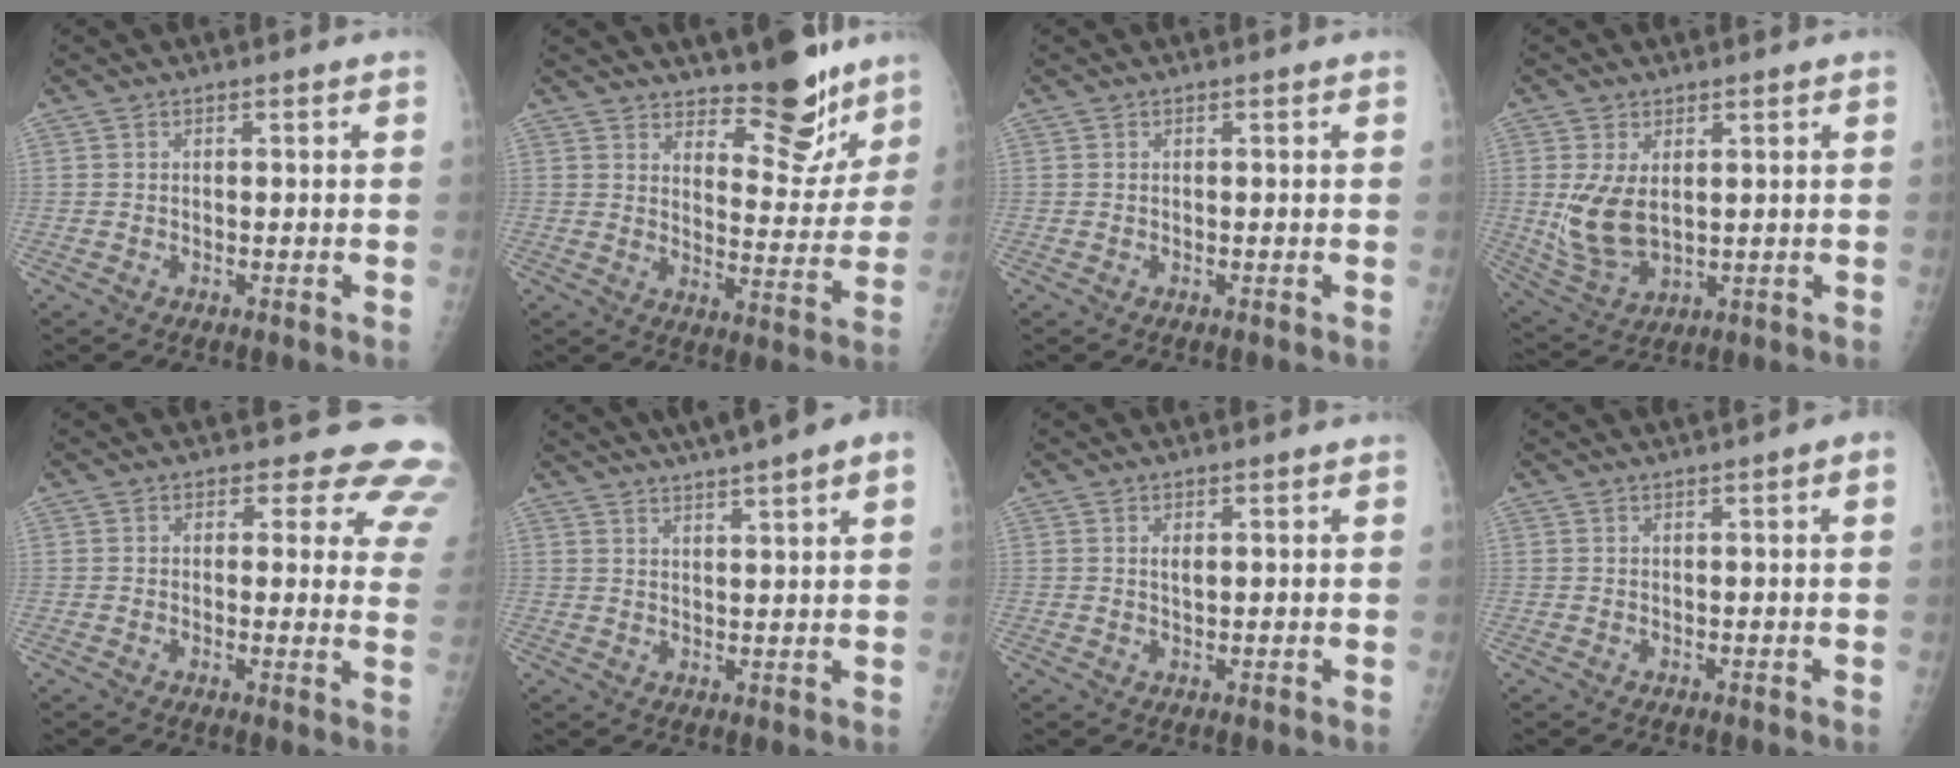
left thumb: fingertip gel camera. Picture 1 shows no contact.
{"total": 12.9, "force": [10.1, 4.8, 6.4], "torque": [-0.042, -0.083, 0.150]}
{"total": 0.0}
{"total": 9.1, "force": [1.4, 5.4, 7.1], "torque": [-0.137, -0.017, 0.045]}
{"total": 11.7, "force": [10.3, 4.8, 2.7], "torque": [0.030, -0.064, 0.080]}
{"total": 13.0, "force": [9.4, 1.5, 8.9], "torque": [-0.128, 0.007, 0.126]}
{"total": 1.4, "force": [0.7, 0.6, 1.0], "torque": [-0.016, -0.004, 0.013]}
{"total": 2.5, "force": [1.2, 0.2, 2.2], "torque": [-0.038, 0.008, 0.019]}